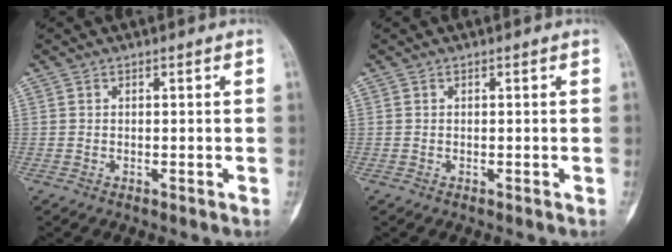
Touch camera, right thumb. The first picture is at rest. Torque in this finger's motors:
{"motor_torque": [-0.47, 0.47, 0.09, 0.08, 0.02]}